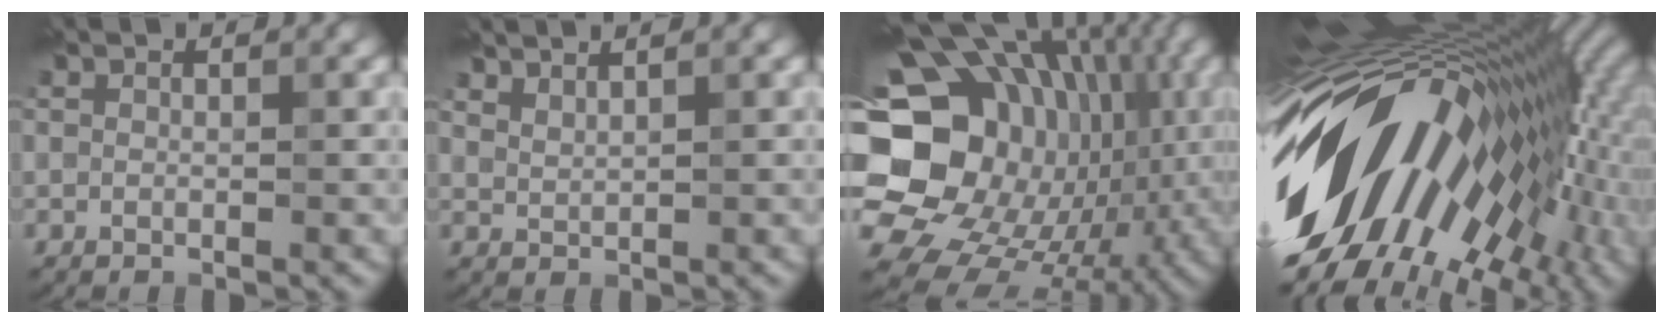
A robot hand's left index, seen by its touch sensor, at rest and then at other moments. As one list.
[{"total": 2.0, "force": [1.9, 0.3, 0.6], "torque": [-0.006, 0.003, 0.035]}, {"total": 22.1, "force": [-0.6, 18.6, 12.0], "torque": [-0.233, -0.011, -0.027]}, {"total": 18.6, "force": [0.5, 10.6, 15.3], "torque": [-0.269, -0.031, 0.014]}]